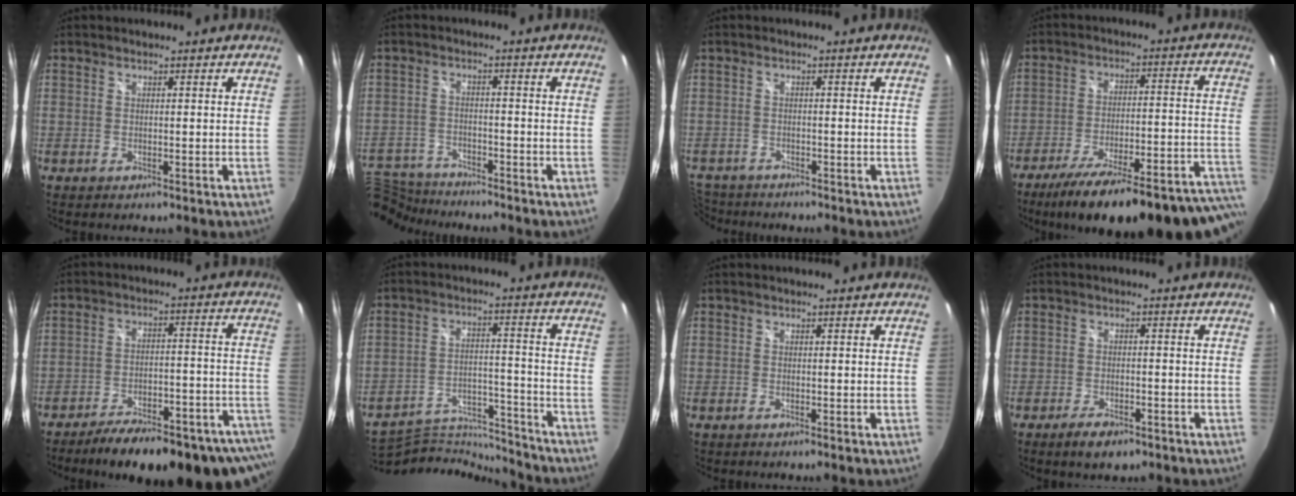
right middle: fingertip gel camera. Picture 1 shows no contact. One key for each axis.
{"total": 12.2, "fx": -10.9, "fy": 4.1, "fz": 3.8, "tx": -0.116, "ty": -0.009, "tz": -0.195}
{"total": 6.5, "fx": -5.6, "fy": 3.1, "fz": 1.2, "tx": -0.056, "ty": -0.004, "tz": -0.106}
{"total": 31.4, "fx": -26.3, "fy": 4.2, "fz": 16.6, "tx": -0.210, "ty": -0.048, "tz": -0.363}
{"total": 26.0, "fx": -21.9, "fy": 6.1, "fz": 12.7, "tx": -0.170, "ty": -0.016, "tz": -0.278}
{"total": 20.0, "fx": -19.0, "fy": 3.1, "fz": 5.4, "tx": -0.107, "ty": 0.005, "tz": -0.284}
{"total": 0.0}
{"total": 5.0, "fx": -3.4, "fy": 1.9, "fz": 3.1, "tx": -0.070, "ty": -0.008, "tz": -0.055}